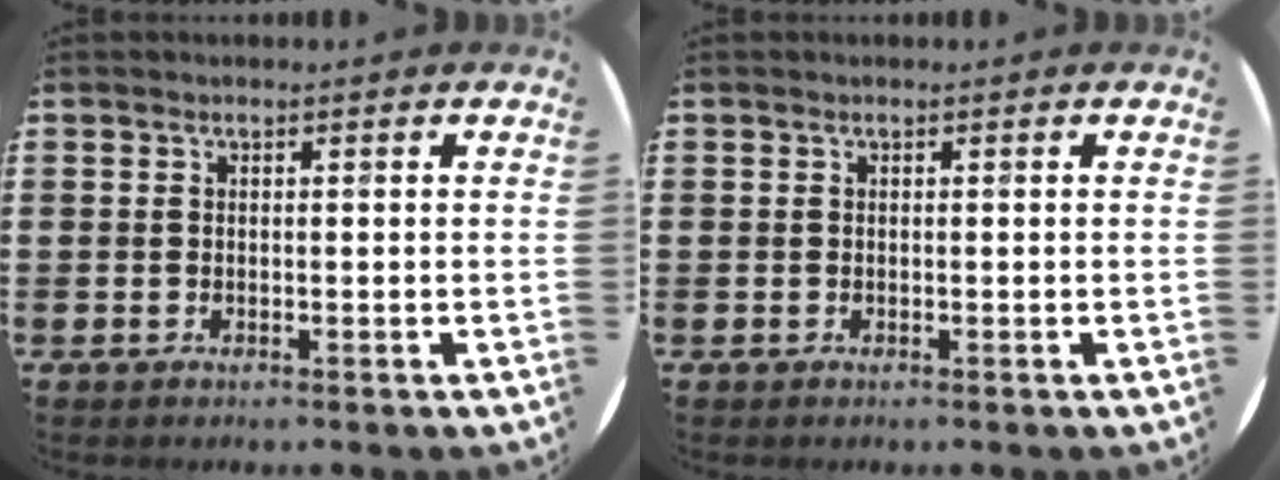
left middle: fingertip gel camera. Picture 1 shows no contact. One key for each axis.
{"total": 0.0}